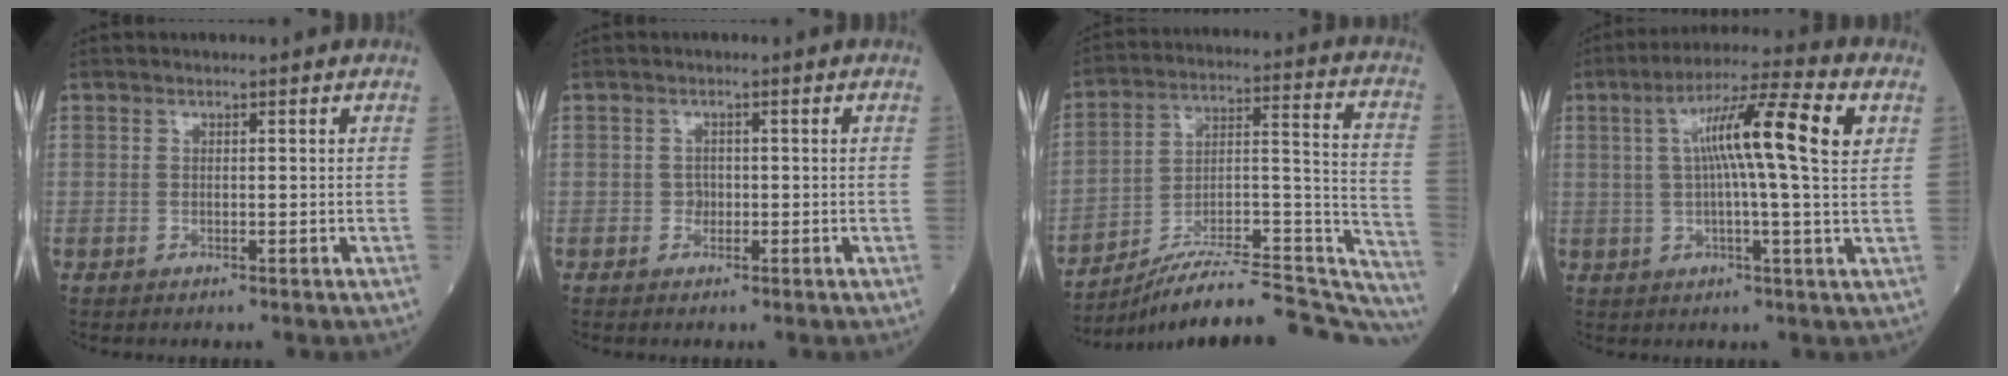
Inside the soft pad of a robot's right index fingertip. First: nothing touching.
{"total": 1.1, "force": [-0.3, 1.0, 0.4], "torque": [-0.003, 0.004, -0.005]}
{"total": 28.6, "force": [-26.4, 3.5, 10.4], "torque": [-0.091, 0.029, -0.377]}
{"total": 13.1, "force": [3.3, 0.1, 12.7], "torque": [-0.212, 0.025, 0.047]}